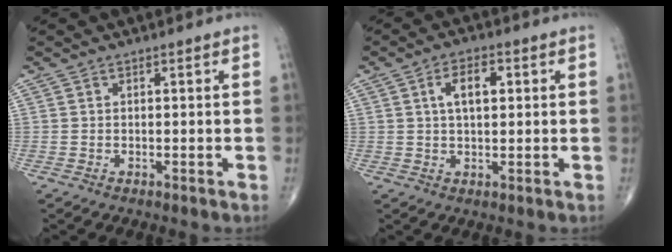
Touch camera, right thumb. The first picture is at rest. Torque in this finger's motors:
{"motor_torque": [-0.12, 0.77, 0.14, -0.05, 0.06]}